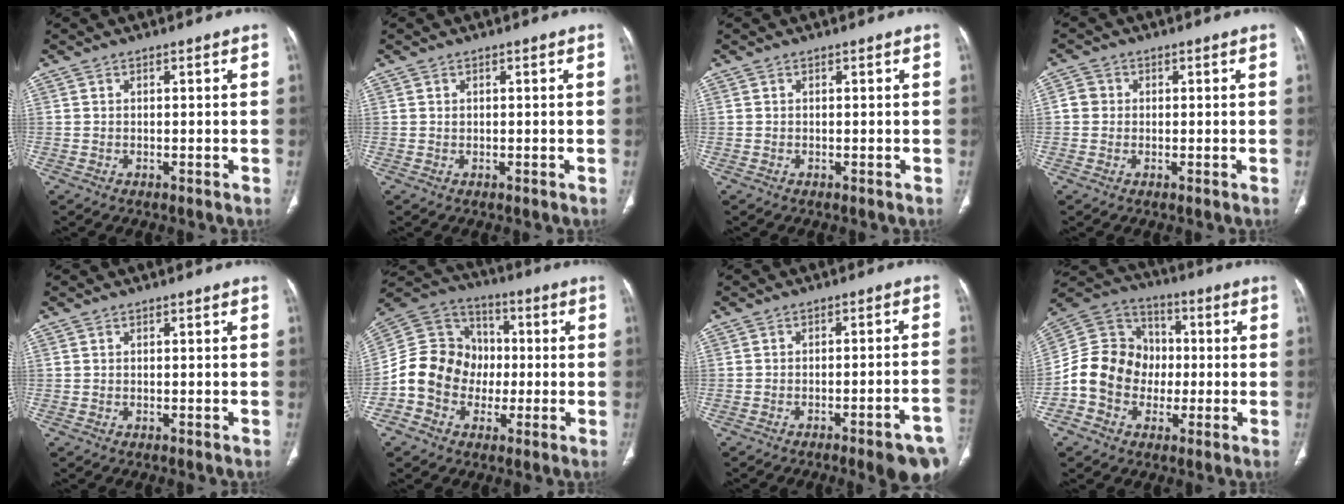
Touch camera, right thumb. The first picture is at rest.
{"total": 0.0}
{"total": 0.0}
{"total": 2.6, "force": [0.1, 2.5, 0.9], "torque": [-0.002, 0.006, -0.002]}
{"total": 0.0}
{"total": 14.7, "force": [-2.6, 13.0, 6.3], "torque": [-0.089, 0.045, -0.051]}
{"total": 11.6, "force": [-7.0, 1.7, 9.1], "torque": [-0.083, 0.041, -0.089]}
{"total": 14.4, "force": [-2.5, 12.7, 6.4], "torque": [-0.092, 0.040, -0.050]}